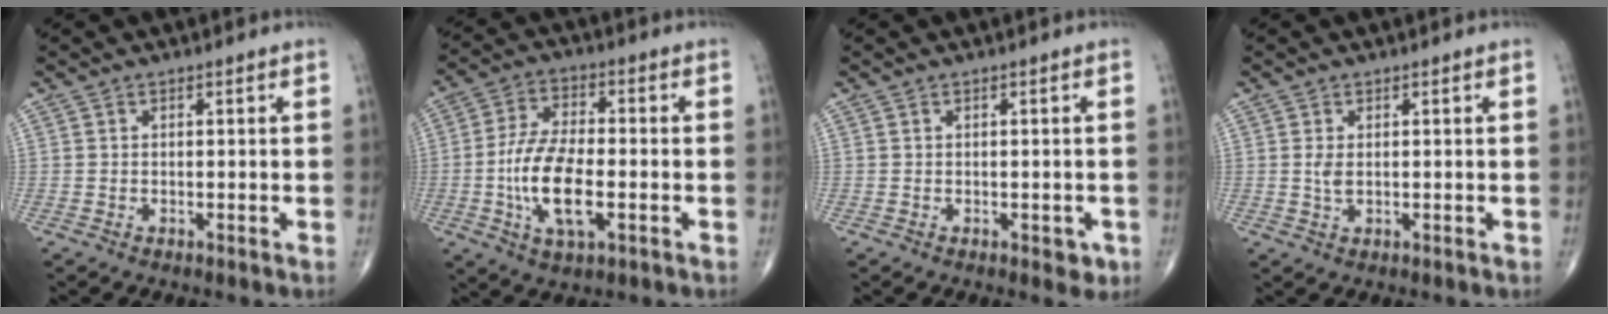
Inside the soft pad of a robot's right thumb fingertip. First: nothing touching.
{"total": 12.7, "force": [-2.7, 5.4, 11.1], "torque": [-0.219, 0.009, -0.051]}
{"total": 2.3, "force": [-0.7, 1.3, 1.7], "torque": [-0.006, 0.000, -0.006]}
{"total": 1.9, "force": [0.2, 1.0, 1.6], "torque": [-0.033, -0.003, 0.008]}